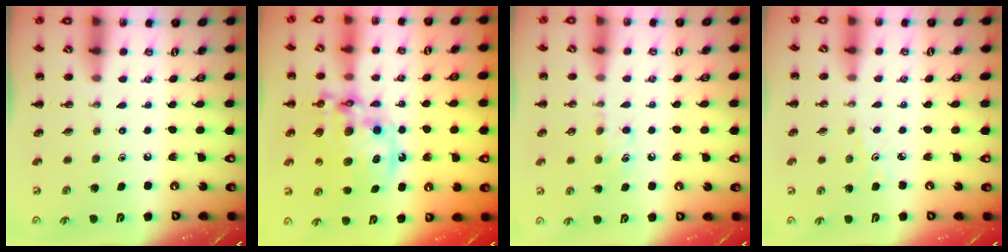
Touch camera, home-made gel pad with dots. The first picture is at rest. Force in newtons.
{"total": 15.1, "press": 14.6, "slide": 3.7}
{"total": 6.9, "press": 6.6, "slide": 2.0}
{"total": 2.2, "press": 2.1, "slide": 0.7}